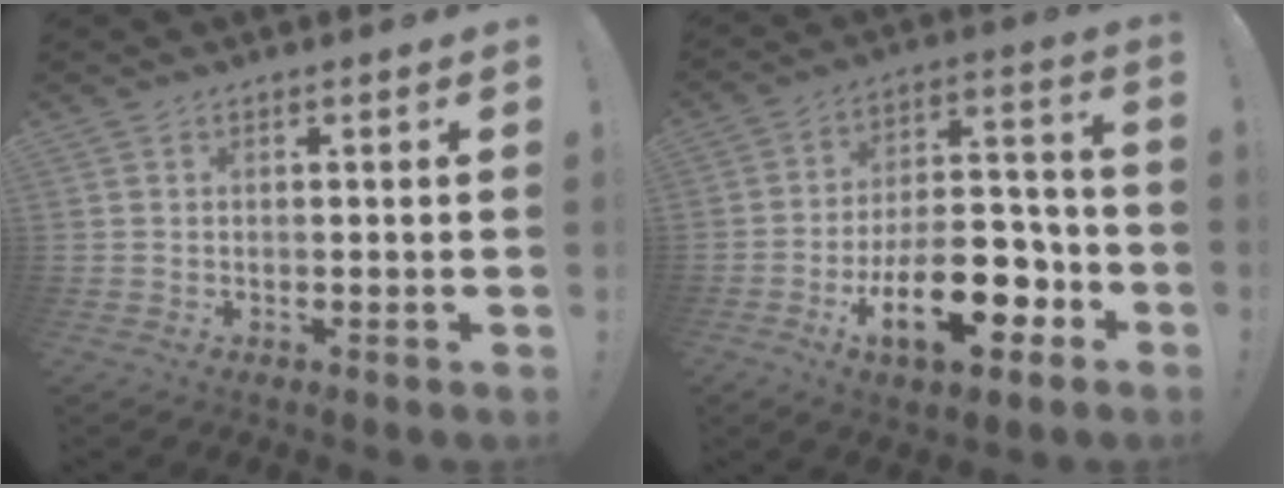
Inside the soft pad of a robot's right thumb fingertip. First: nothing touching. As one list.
[{"total": 22.0, "force": [-9.6, 10.2, 16.9], "torque": [-0.254, 0.055, -0.147]}]